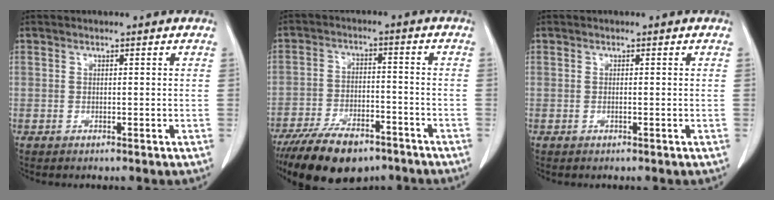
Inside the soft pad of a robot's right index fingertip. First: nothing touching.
{"total": 13.6, "force": [-10.3, 5.2, 7.3], "torque": [-0.120, -0.011, -0.167]}
{"total": 0.0}